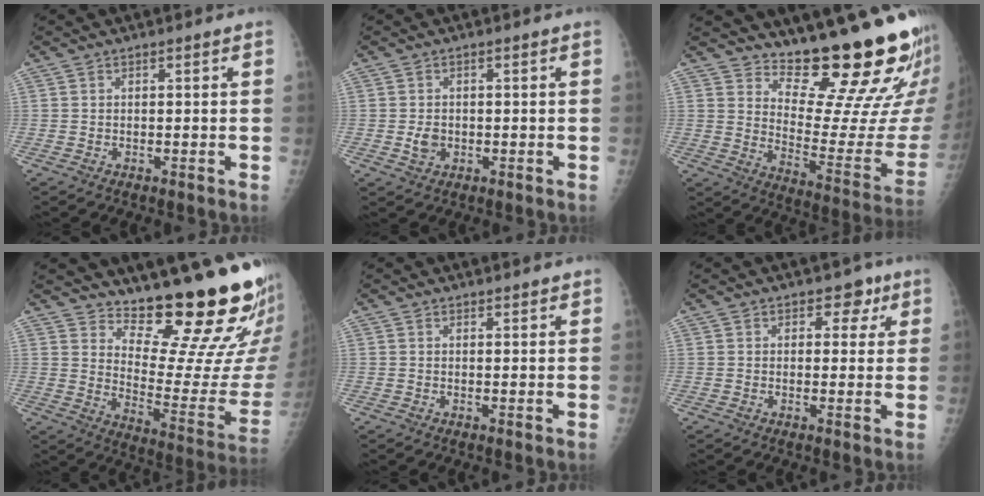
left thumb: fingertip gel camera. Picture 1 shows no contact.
{"total": 2.6, "force": [-0.3, 2.1, 1.6], "torque": [-0.022, 0.001, -0.003]}
{"total": 22.0, "force": [17.8, 4.6, 12.1], "torque": [-0.133, -0.176, 0.242]}
{"total": 20.8, "force": [17.2, 4.0, 11.1], "torque": [-0.118, -0.174, 0.237]}
{"total": 1.4, "force": [1.2, 0.4, 0.5], "torque": [0.000, -0.006, 0.016]}
{"total": 4.3, "force": [2.3, 3.0, 1.9], "torque": [0.008, -0.008, 0.027]}